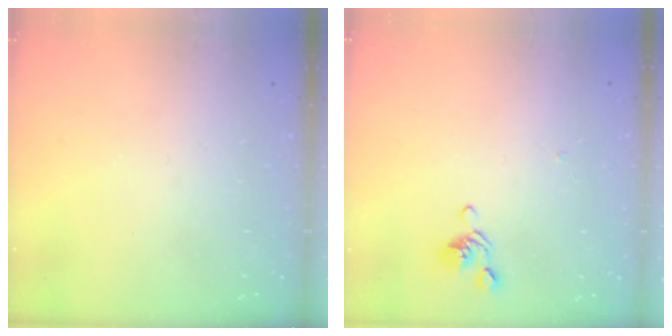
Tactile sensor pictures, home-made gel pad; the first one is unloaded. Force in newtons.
{"total": 2.5, "press": 2.3, "slide": 0.9}